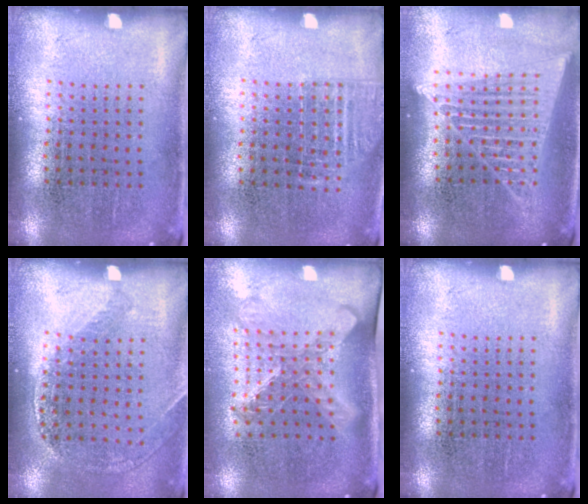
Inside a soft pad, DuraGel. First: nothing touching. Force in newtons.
{"total": 1.1, "press": 1.0, "slide": 0.5}
{"total": 1.8, "press": 1.6, "slide": 0.8}
{"total": 1.2, "press": 1.1, "slide": 0.3}
{"total": 1.6, "press": 1.3, "slide": 0.9}
{"total": 0.0}